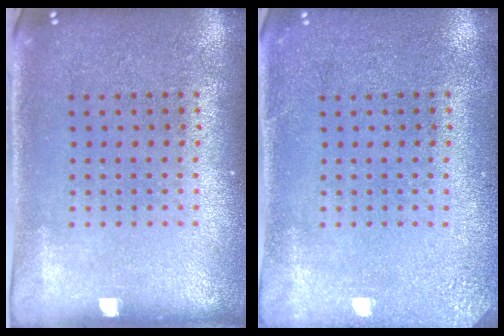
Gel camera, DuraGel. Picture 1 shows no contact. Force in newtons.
{"total": 2.0, "press": 2.0, "slide": 0.3}